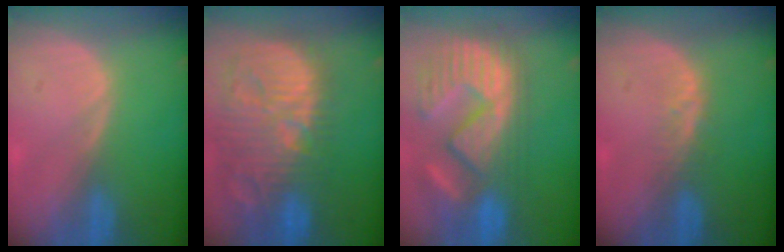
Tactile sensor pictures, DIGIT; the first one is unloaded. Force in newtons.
{"total": 14.8, "press": 12.8, "slide": 7.3}
{"total": 13.9, "press": 12.0, "slide": 7.0}
{"total": 2.1, "press": 2.1, "slide": 0.2}